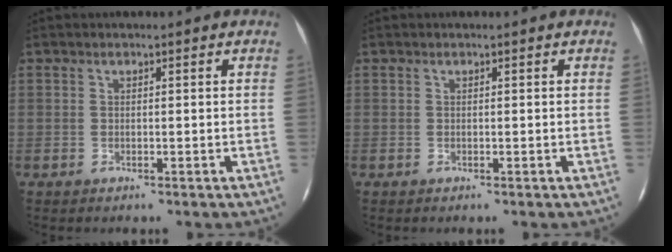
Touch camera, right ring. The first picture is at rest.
{"total": 0.0}